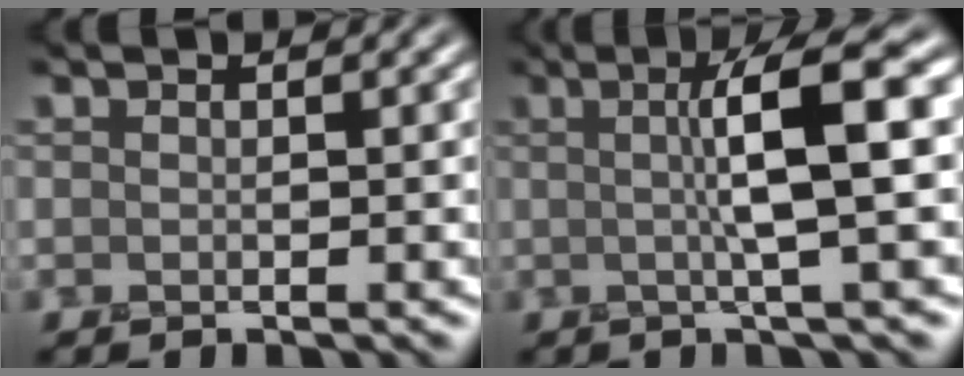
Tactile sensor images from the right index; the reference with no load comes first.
{"total": 6.6, "force": [1.0, 0.8, 6.4], "torque": [-0.097, 0.015, 0.010]}